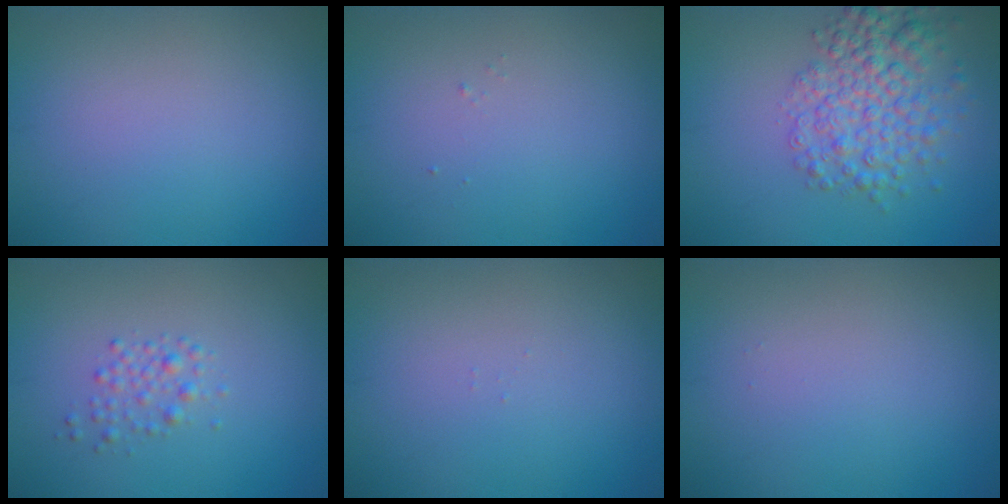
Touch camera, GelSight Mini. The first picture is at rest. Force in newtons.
{"total": 0.0}
{"total": 5.5, "press": 5.5, "slide": 0.2}
{"total": 1.6, "press": 1.6, "slide": 0.1}
{"total": 0.0}
{"total": 0.0}